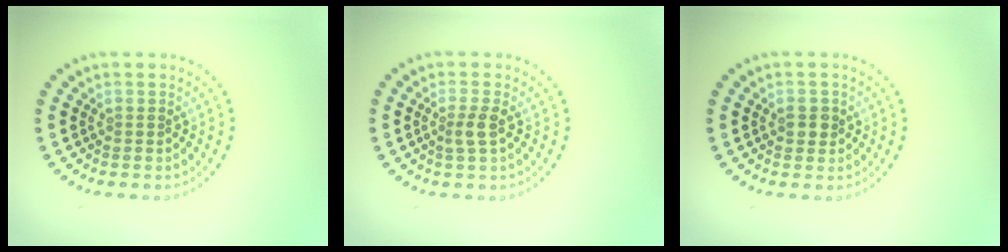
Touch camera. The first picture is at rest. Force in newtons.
{"total": 1.7, "press": 1.4, "slide": 0.9}
{"total": 1.4, "press": 1.4, "slide": 0.4}